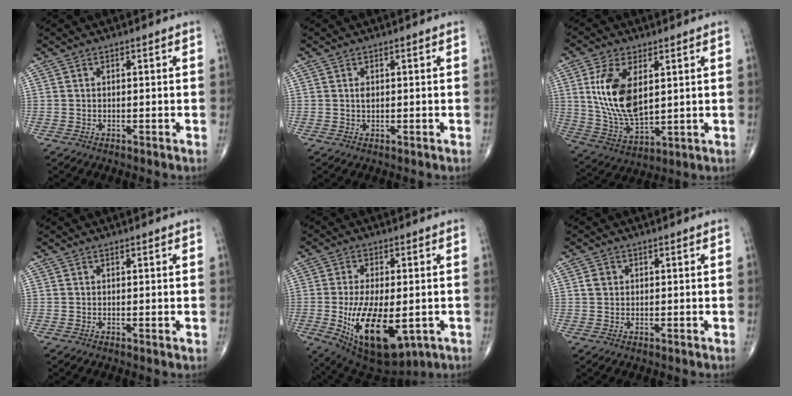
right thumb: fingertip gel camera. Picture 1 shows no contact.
{"total": 1.2, "force": [0.3, 0.8, 0.8], "torque": [-0.011, 0.000, 0.005]}
{"total": 14.3, "force": [3.5, 7.5, 11.7], "torque": [-0.225, -0.020, 0.080]}
{"total": 0.5, "force": [0.1, 0.1, 0.5], "torque": [-0.014, -0.004, 0.002]}
{"total": 17.7, "force": [-4.3, 8.5, 14.9], "torque": [-0.264, -0.016, -0.046]}
{"total": 1.8, "force": [0.4, 1.6, 0.7], "torque": [-0.008, 0.001, 0.008]}